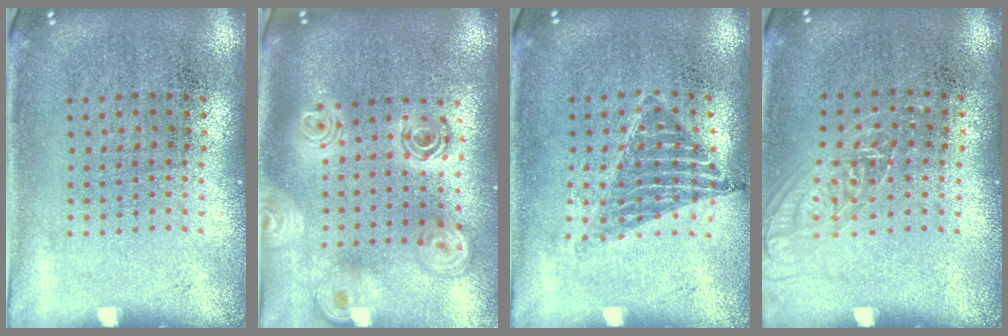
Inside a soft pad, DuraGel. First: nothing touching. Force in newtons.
{"total": 2.4, "press": 1.9, "slide": 1.5}
{"total": 1.0, "press": 0.8, "slide": 0.5}
{"total": 1.1, "press": 1.1, "slide": 0.4}